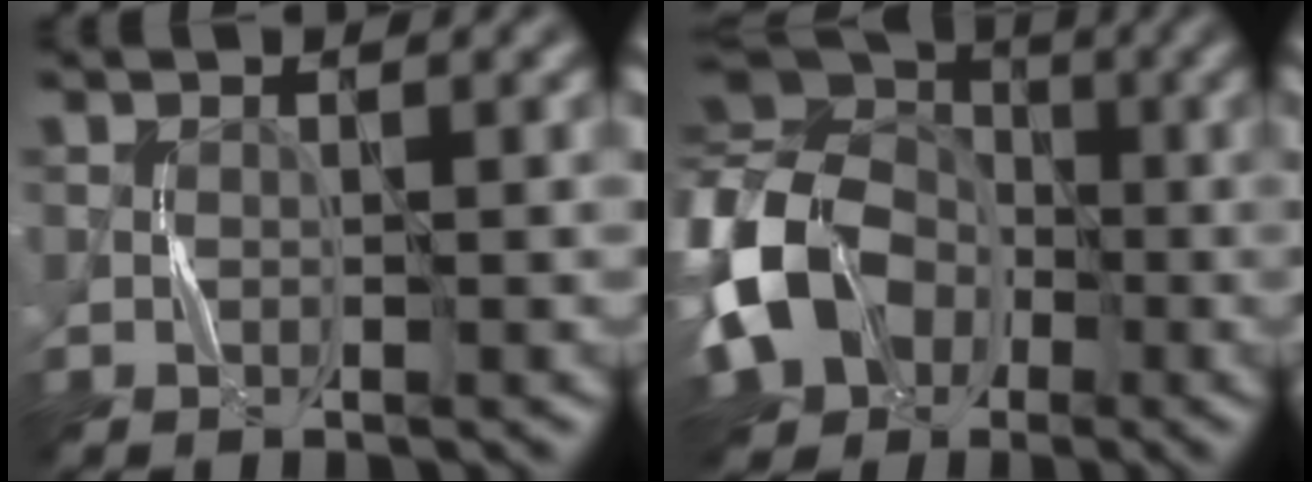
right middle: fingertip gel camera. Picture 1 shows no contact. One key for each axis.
{"total": 15.3, "fx": -3.6, "fy": 12.8, "fz": 7.6, "tx": -0.179, "ty": -0.008, "tz": -0.095}